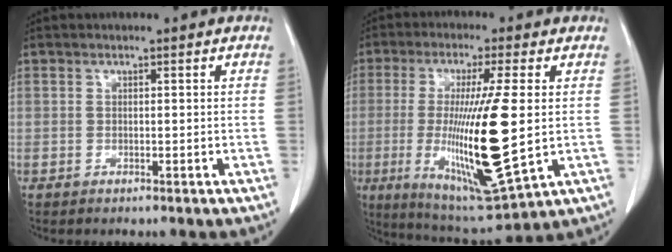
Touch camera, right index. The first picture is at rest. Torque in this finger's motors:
{"motor_torque": [2.14, 0.00, 1.05, 0.21]}